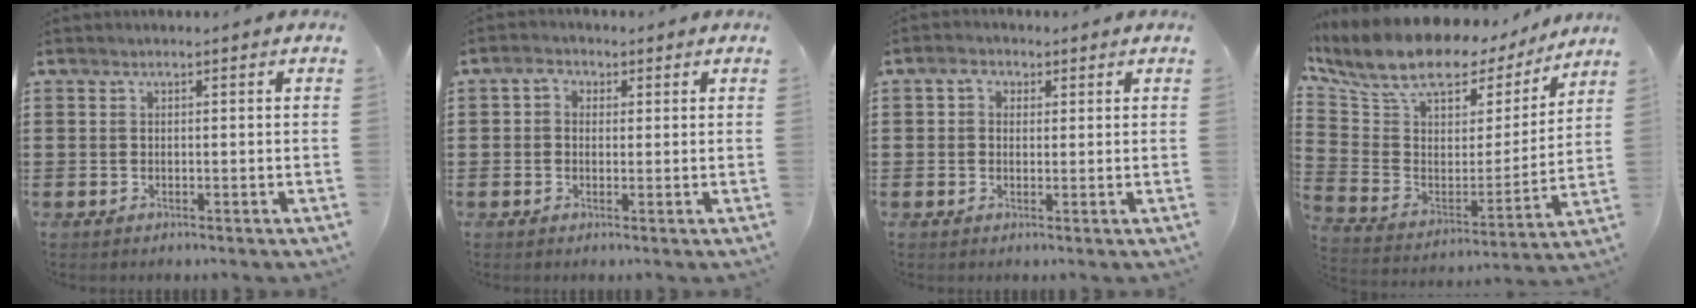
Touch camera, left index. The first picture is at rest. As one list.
[{"total": 2.0, "force": [0.2, 1.7, 0.9], "torque": [-0.024, 0.009, 0.000]}, {"total": 2.3, "force": [0.7, 1.9, 0.9], "torque": [-0.026, 0.011, 0.010]}, {"total": 10.6, "force": [8.6, 4.4, 4.5], "torque": [-0.114, -0.058, 0.147]}]